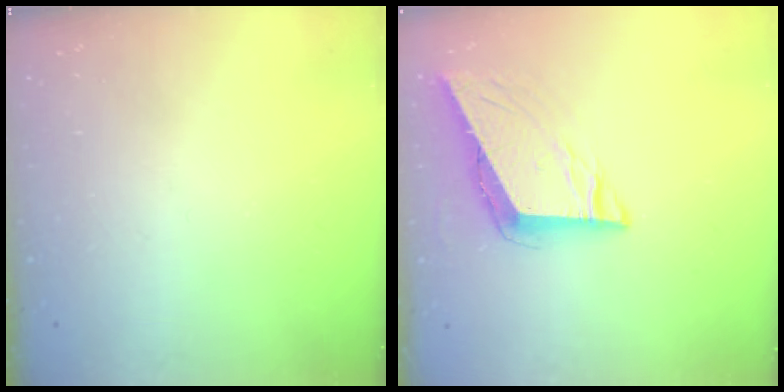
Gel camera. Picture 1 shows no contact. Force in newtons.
{"total": 8.7, "press": 8.4, "slide": 2.1}